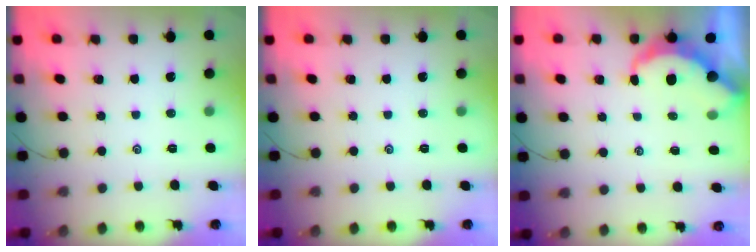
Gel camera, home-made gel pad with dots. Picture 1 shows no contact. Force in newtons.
{"total": 0.0}
{"total": 5.8, "press": 5.8, "slide": 0.4}